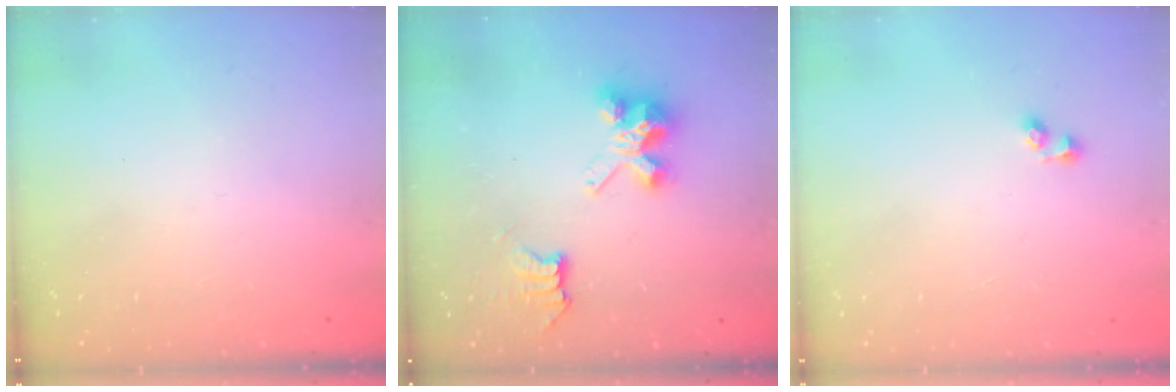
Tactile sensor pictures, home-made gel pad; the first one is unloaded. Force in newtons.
{"total": 6.4, "press": 6.4, "slide": 0.1}
{"total": 2.6, "press": 2.3, "slide": 1.2}